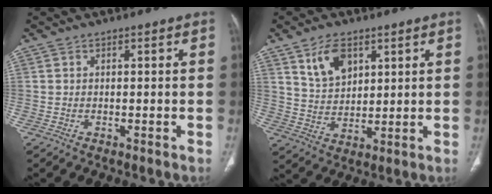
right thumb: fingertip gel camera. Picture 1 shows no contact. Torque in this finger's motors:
{"motor_torque": [-0.63, 0.75, 0.10, -0.02, 0.17]}